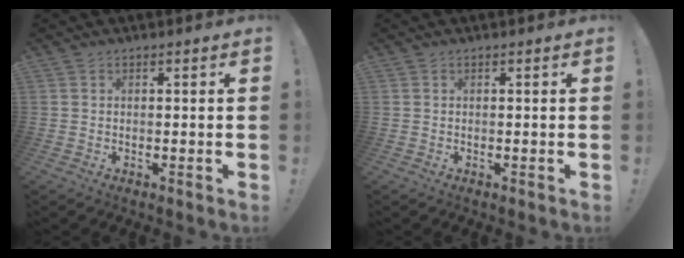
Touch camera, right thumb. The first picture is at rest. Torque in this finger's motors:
{"motor_torque": [0.00, 0.00, -0.01, 0.00, 0.00]}